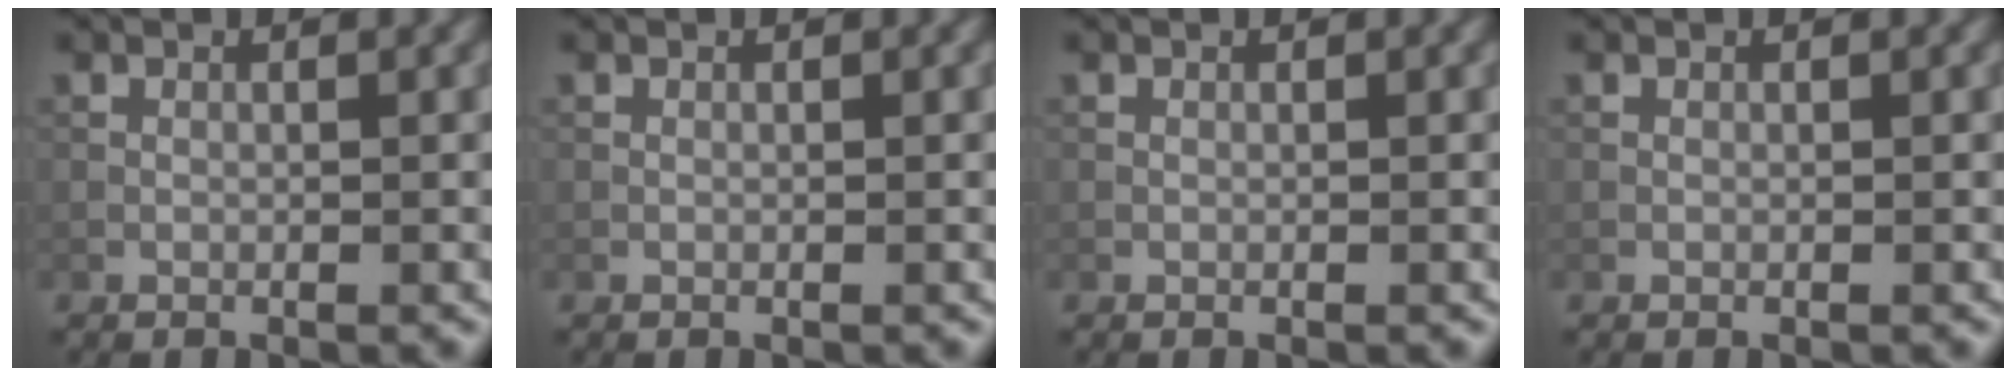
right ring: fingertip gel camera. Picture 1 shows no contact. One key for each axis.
{"total": 0.0}
{"total": 0.0}
{"total": 0.0}